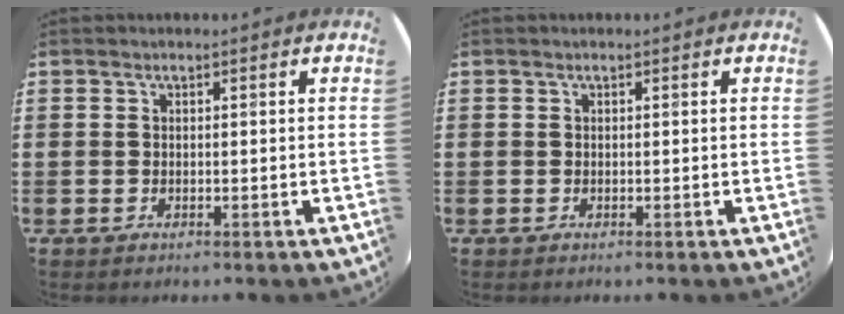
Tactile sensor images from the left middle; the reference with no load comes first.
{"total": 0.0}